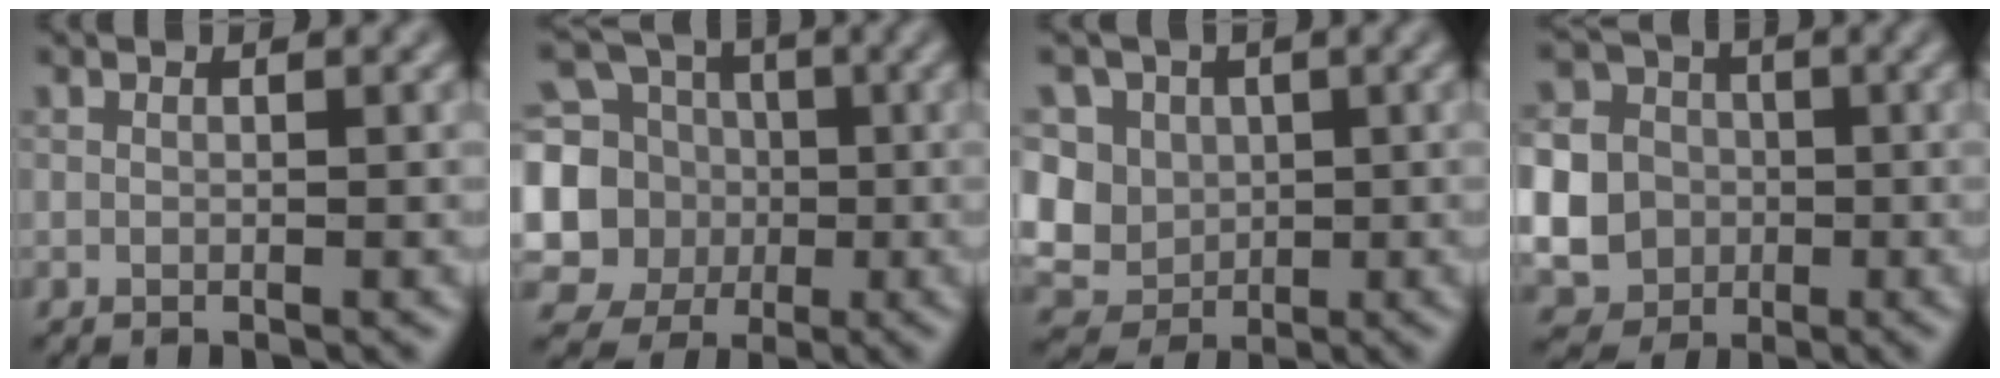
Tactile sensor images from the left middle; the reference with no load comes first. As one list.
[{"total": 9.1, "force": [0.2, 8.3, 3.8], "torque": [-0.095, 0.003, -0.020]}, {"total": 9.6, "force": [1.6, 8.5, 4.2], "torque": [-0.084, 0.032, -0.004]}, {"total": 12.9, "force": [-2.7, 12.0, 4.0], "torque": [-0.123, -0.017, -0.070]}]